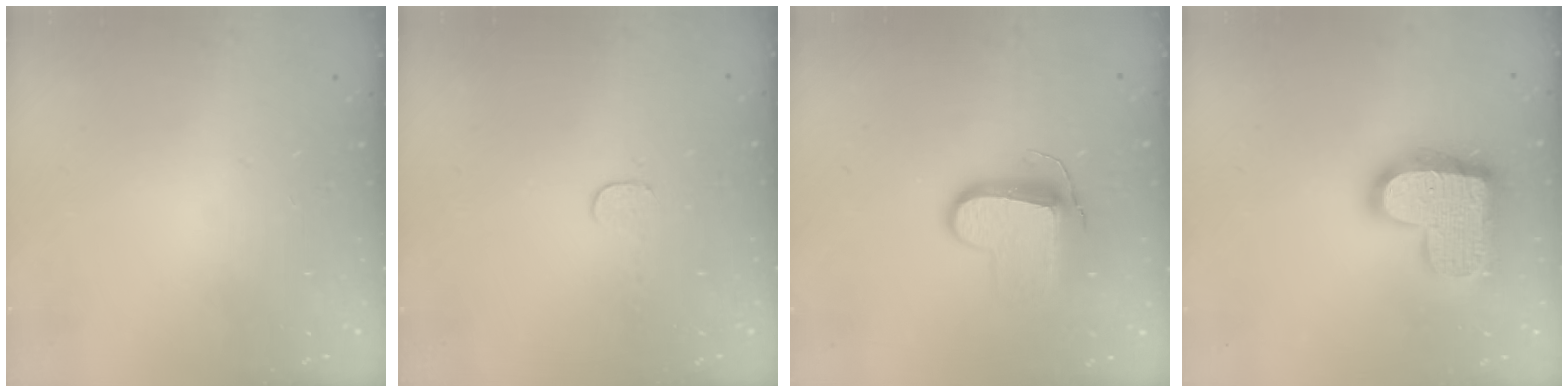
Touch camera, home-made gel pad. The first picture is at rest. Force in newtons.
{"total": 3.0, "press": 3.0, "slide": 0.3}
{"total": 10.5, "press": 10.5, "slide": 0.8}
{"total": 17.7, "press": 17.7, "slide": 1.2}